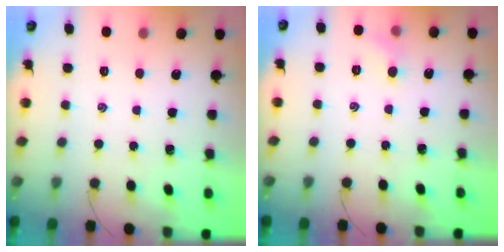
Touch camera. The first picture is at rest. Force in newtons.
{"total": 4.5, "press": 4.2, "slide": 1.4}